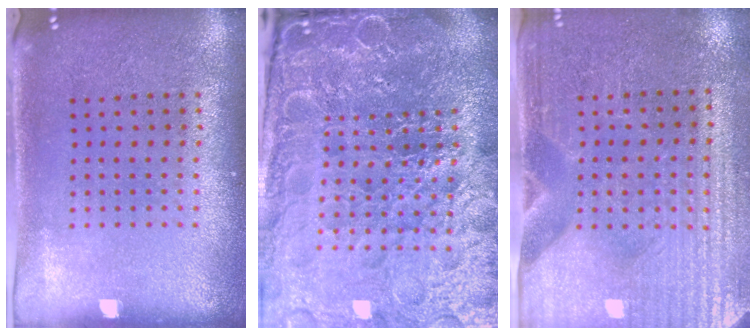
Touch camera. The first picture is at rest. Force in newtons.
{"total": 6.5, "press": 5.7, "slide": 3.0}
{"total": 3.6, "press": 3.3, "slide": 1.3}